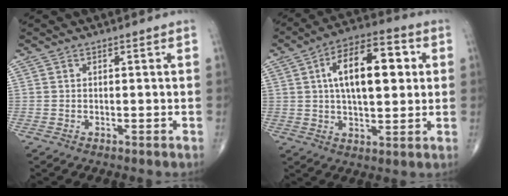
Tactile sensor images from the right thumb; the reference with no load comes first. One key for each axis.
{"total": 16.0, "fx": 3.2, "fy": 7.4, "fz": 13.8, "tx": -0.204, "ty": 0.014, "tz": 0.048}